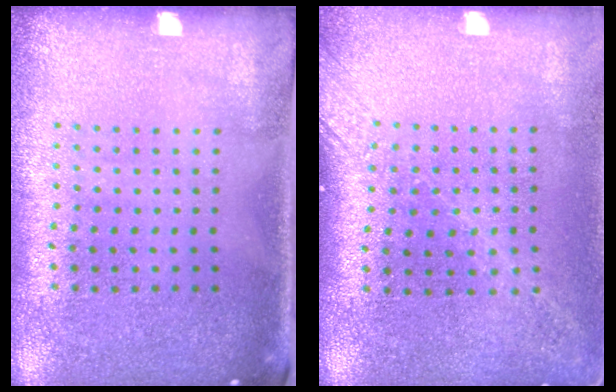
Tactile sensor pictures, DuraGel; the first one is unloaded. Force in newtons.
{"total": 2.1, "press": 1.6, "slide": 1.4}